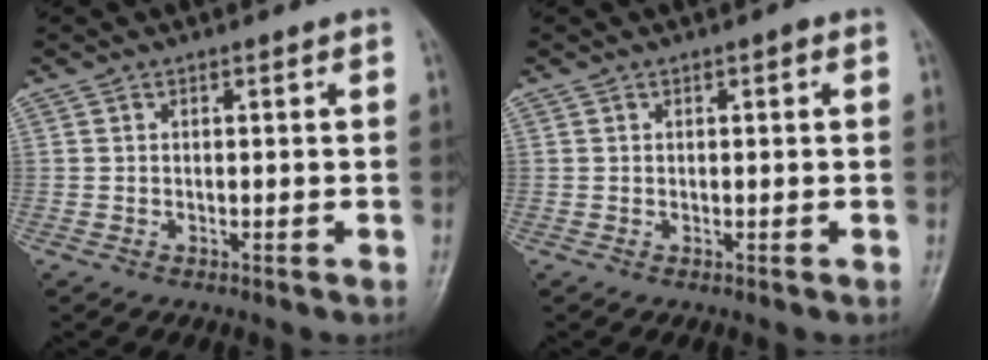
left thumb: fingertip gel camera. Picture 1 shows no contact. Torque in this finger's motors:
{"motor_torque": [0.69, 2.47, 0.72, -0.15, 0.19]}